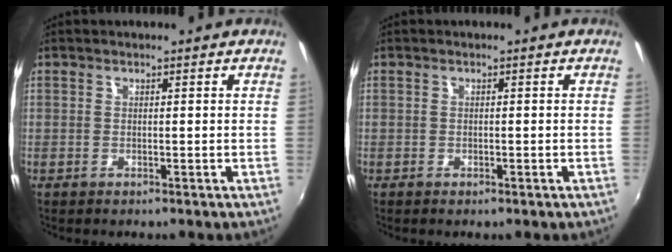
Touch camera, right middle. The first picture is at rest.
{"total": 0.8, "force": [-0.6, 0.5, 0.3], "torque": [-0.006, -0.006, -0.011]}